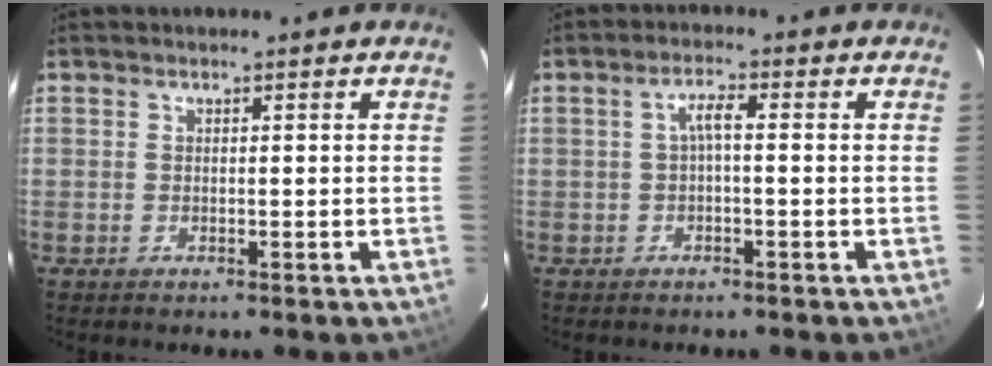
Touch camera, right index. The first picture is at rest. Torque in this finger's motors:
{"motor_torque": [0.06, 0.00, 0.05, 0.03]}